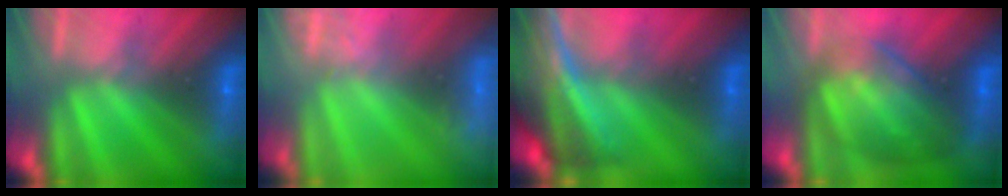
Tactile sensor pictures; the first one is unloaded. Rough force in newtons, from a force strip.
{"total": 2.6}
{"total": 10.5}
{"total": 7.4}